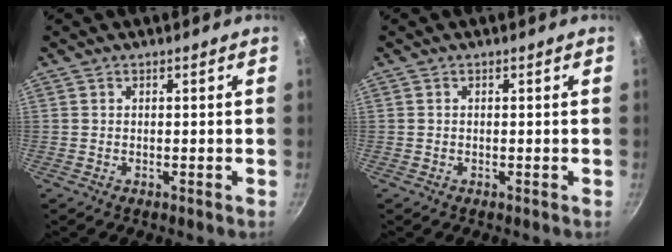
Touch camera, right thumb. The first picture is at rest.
{"total": 0.0}